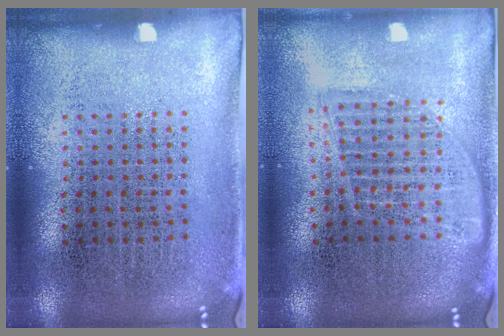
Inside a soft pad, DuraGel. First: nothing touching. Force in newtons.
{"total": 1.6, "press": 1.5, "slide": 0.7}